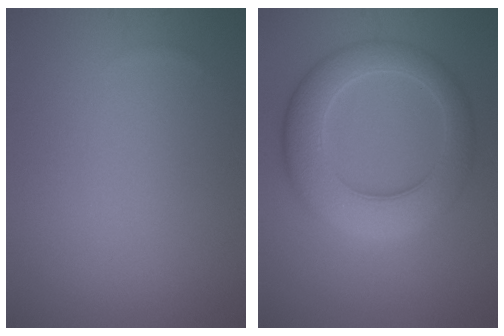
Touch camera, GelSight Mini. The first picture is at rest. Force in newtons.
{"total": 7.7, "press": 7.7, "slide": 0.4}